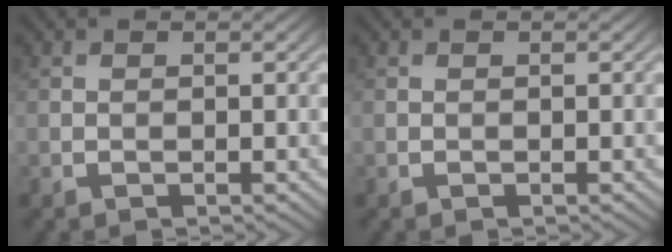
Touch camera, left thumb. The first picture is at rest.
{"total": 0.0}